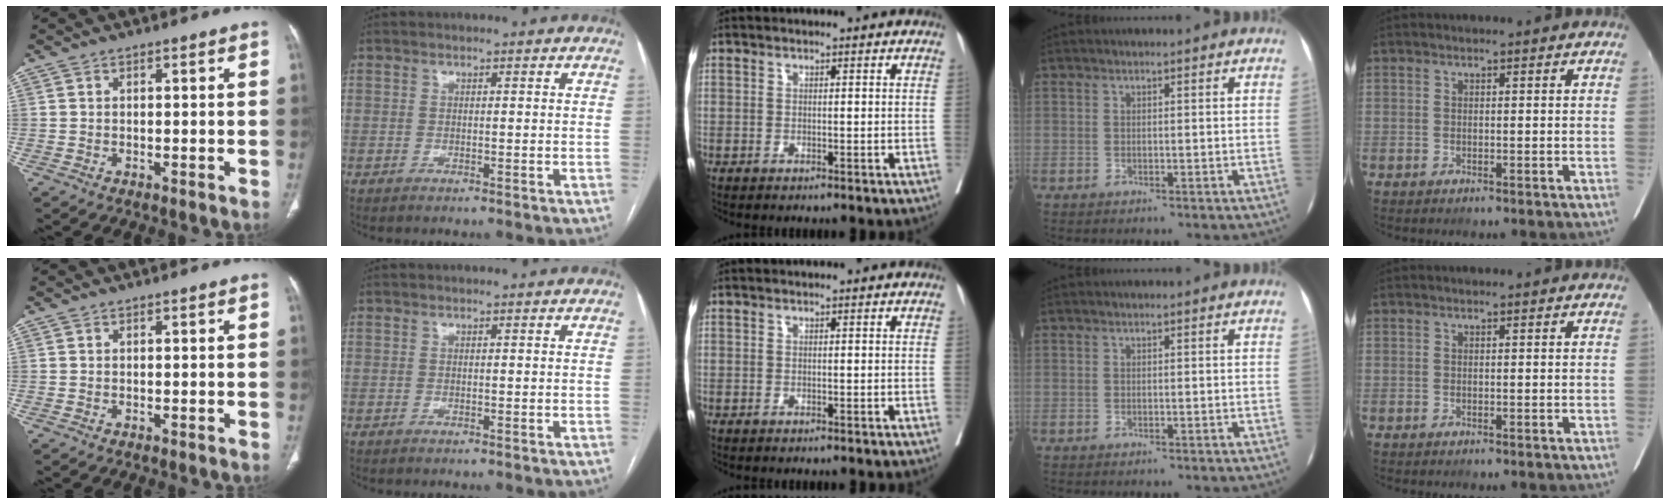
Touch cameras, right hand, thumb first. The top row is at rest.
{}